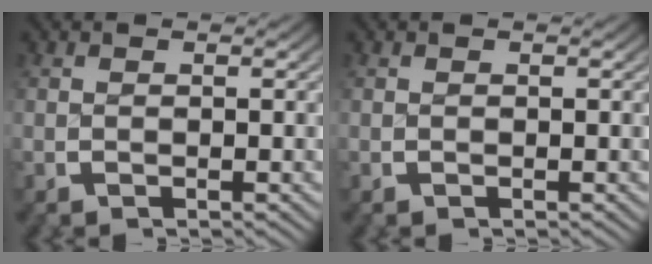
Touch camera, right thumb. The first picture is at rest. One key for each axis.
{"total": 0.0}